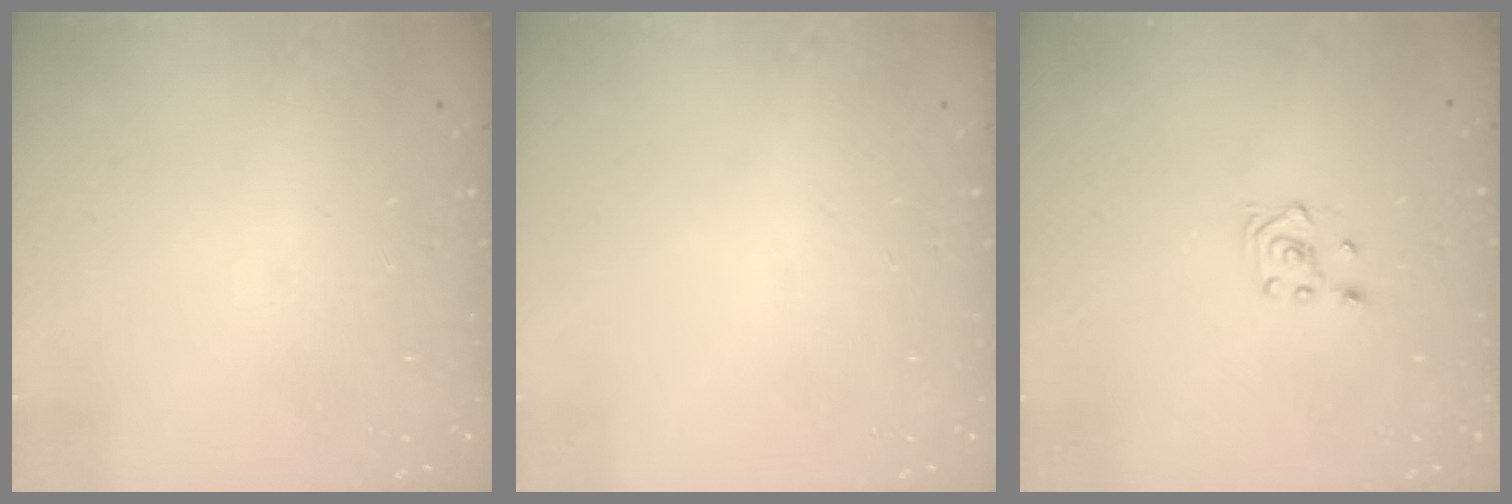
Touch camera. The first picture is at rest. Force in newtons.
{"total": 0.0}
{"total": 3.0, "press": 2.9, "slide": 0.9}